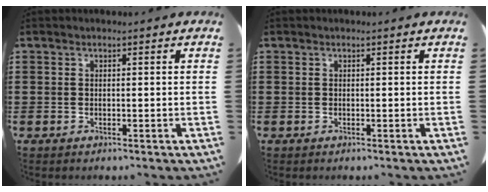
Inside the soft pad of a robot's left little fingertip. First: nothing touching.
{"total": 0.0}